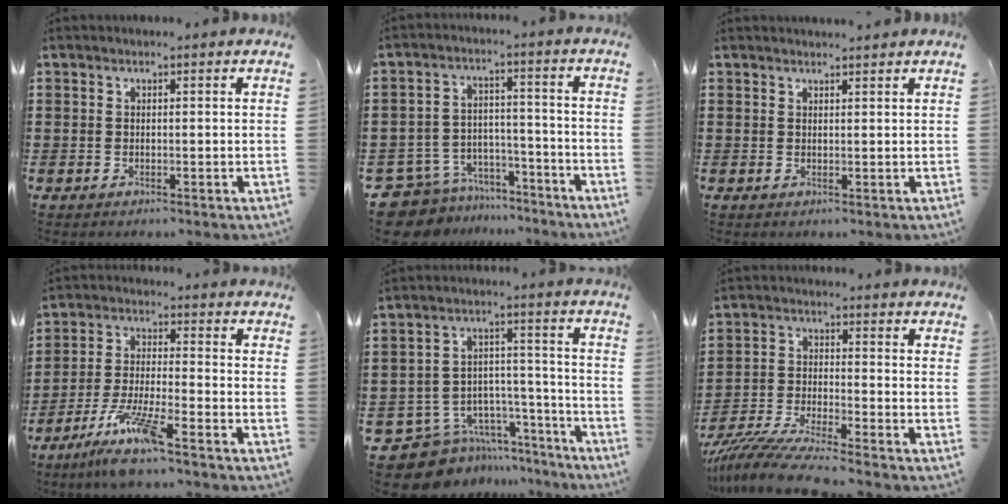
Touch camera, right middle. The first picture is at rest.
{"total": 8.1, "force": [-7.7, 2.3, 0.8], "torque": [-0.042, 0.013, -0.157]}
{"total": 1.0, "force": [1.0, -0.1, 0.1], "torque": [0.004, -0.005, 0.018]}
{"total": 8.3, "force": [-6.4, 0.1, 5.4], "torque": [-0.116, -0.014, -0.124]}
{"total": 10.1, "force": [-8.6, 5.0, 2.1], "torque": [-0.052, 0.022, -0.159]}
{"total": 7.4, "force": [-6.8, -0.2, 2.9], "torque": [-0.074, -0.014, -0.136]}